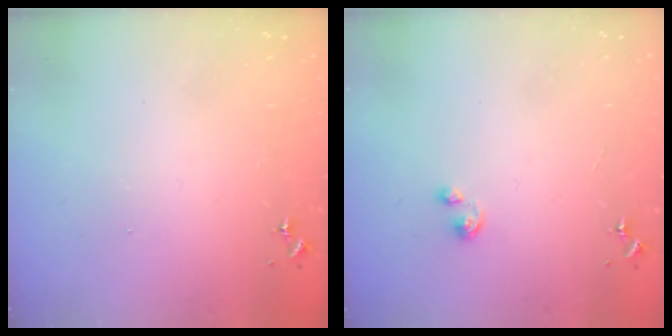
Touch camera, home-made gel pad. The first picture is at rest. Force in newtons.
{"total": 2.5, "press": 2.5, "slide": 0.2}